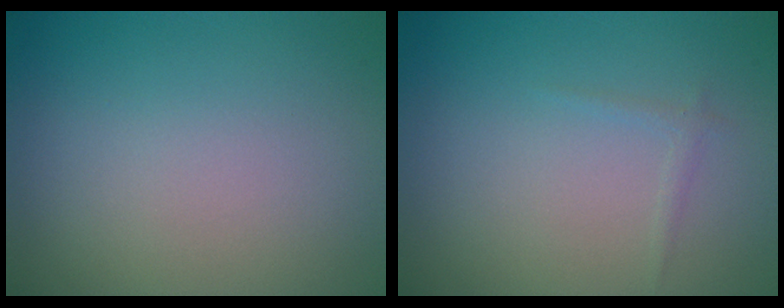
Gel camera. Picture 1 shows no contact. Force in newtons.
{"total": 0.6, "press": 0.6, "slide": 0.0}